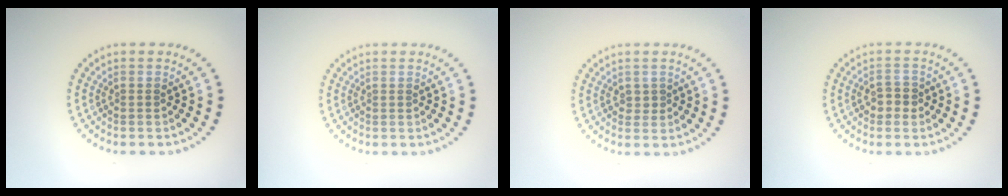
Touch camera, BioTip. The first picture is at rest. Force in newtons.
{"total": 0.0}
{"total": 0.6, "press": 0.5, "slide": 0.2}
{"total": 1.8, "press": 1.8, "slide": 0.4}